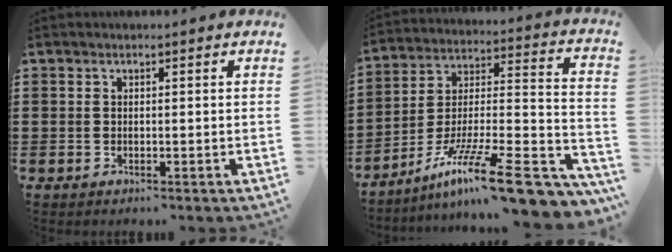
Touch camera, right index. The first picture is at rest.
{"total": 16.8, "force": [-11.5, 2.6, 12.0], "torque": [-0.191, 0.022, -0.198]}